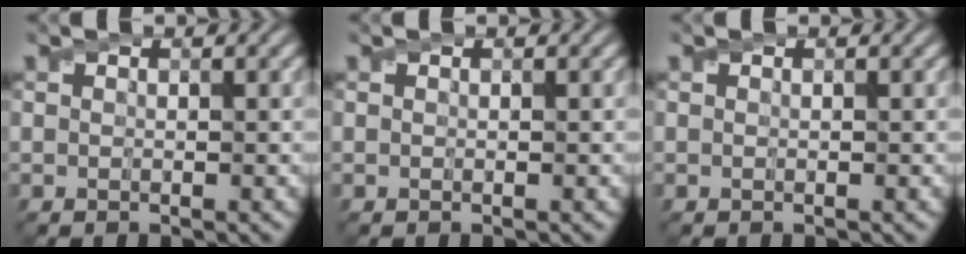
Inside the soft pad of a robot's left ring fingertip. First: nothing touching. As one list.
[{"total": 0.0}, {"total": 0.0}]